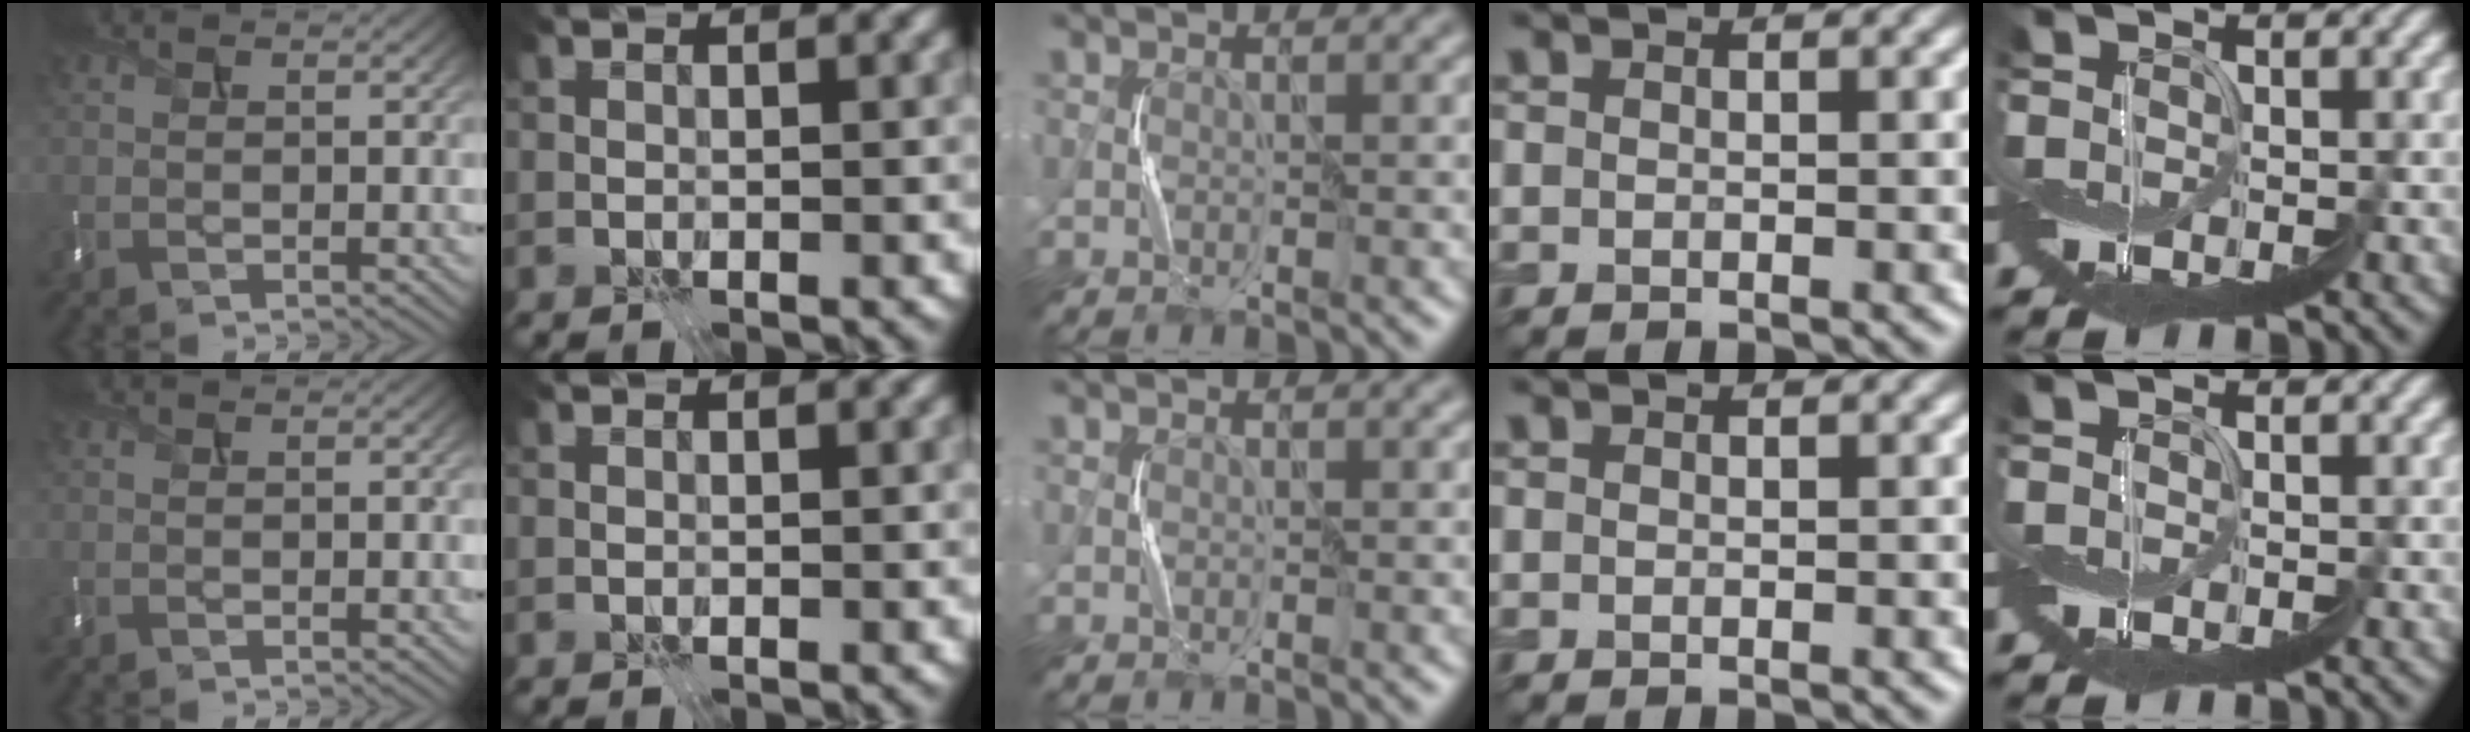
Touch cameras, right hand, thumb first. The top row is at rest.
{}